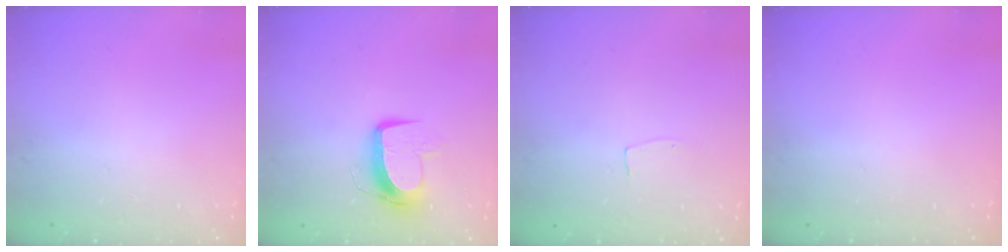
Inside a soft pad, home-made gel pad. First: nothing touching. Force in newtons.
{"total": 9.8, "press": 9.7, "slide": 0.7}
{"total": 3.0, "press": 3.0, "slide": 0.2}
{"total": 0.0}